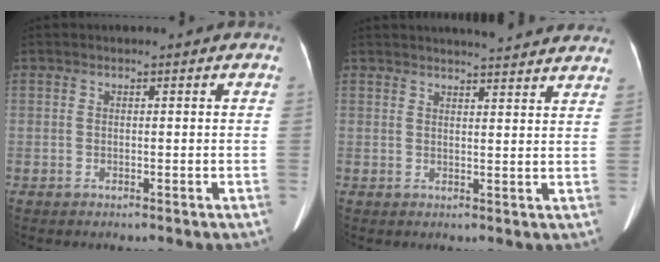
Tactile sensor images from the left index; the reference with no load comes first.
{"total": 11.3, "force": [10.6, 1.0, 3.9], "torque": [-0.042, 0.009, 0.113]}